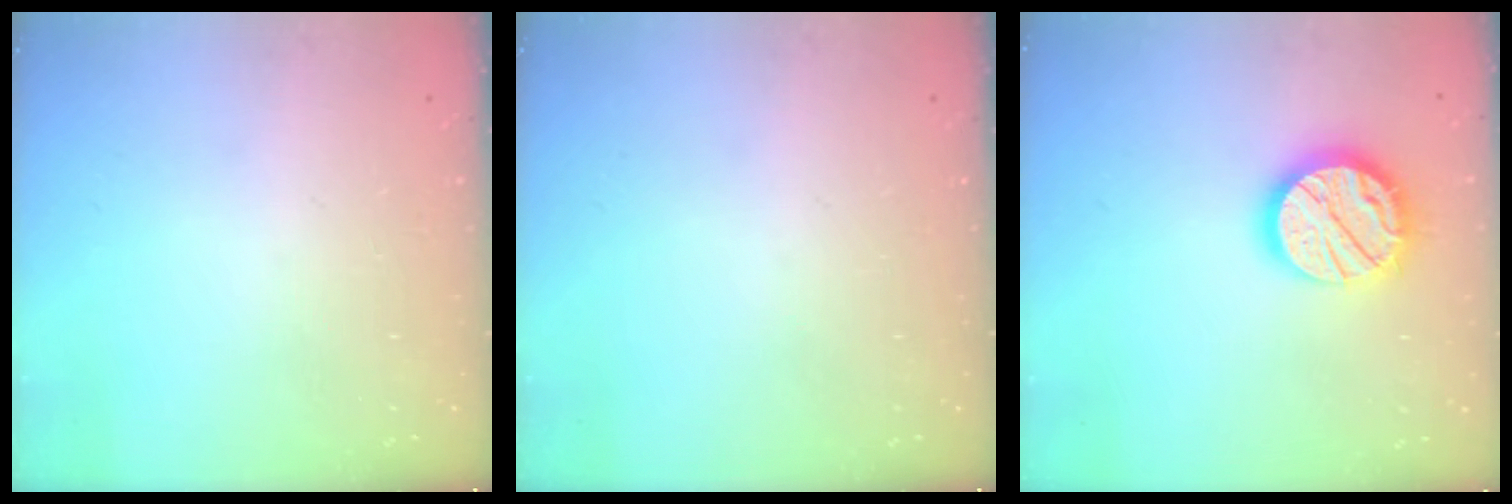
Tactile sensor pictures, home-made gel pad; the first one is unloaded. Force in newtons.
{"total": 0.0}
{"total": 16.8, "press": 16.7, "slide": 1.2}